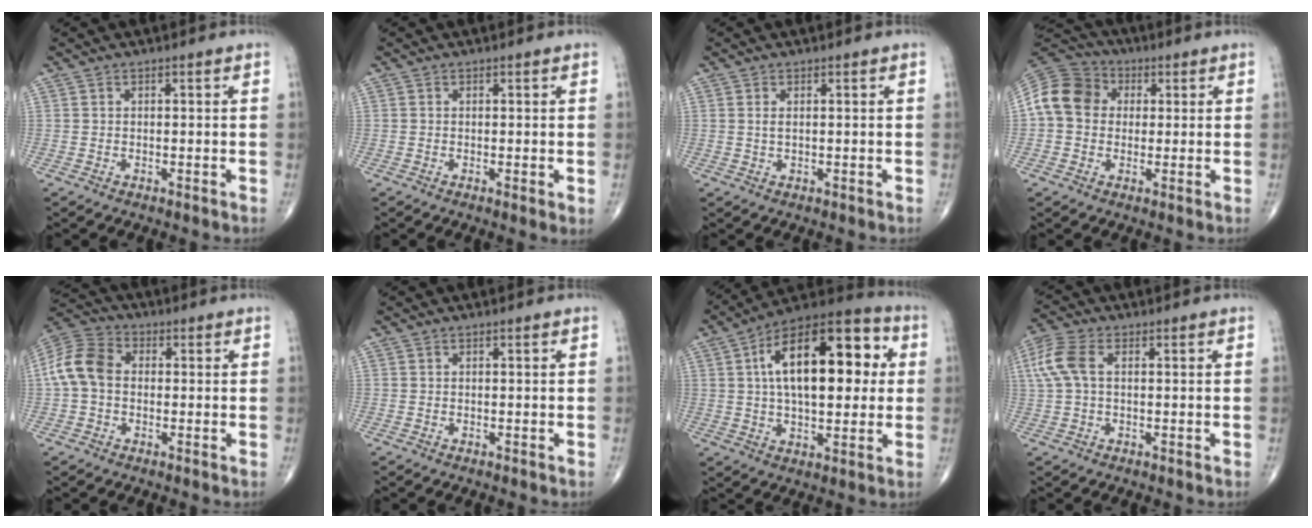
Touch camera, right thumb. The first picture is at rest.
{"total": 1.4, "force": [-0.1, 0.3, 1.4], "torque": [-0.027, -0.007, -0.002]}
{"total": 1.2, "force": [0.3, 0.5, 1.0], "torque": [-0.023, 0.000, 0.008]}
{"total": 11.4, "force": [1.4, 9.6, 6.0], "torque": [-0.102, 0.028, 0.012]}
{"total": 9.5, "force": [0.0, 7.0, 6.4], "torque": [-0.127, 0.031, -0.010]}
{"total": 0.0}
{"total": 22.8, "force": [4.4, 11.2, 19.4], "torque": [-0.280, 0.021, 0.058]}
{"total": 7.2, "force": [1.4, 4.1, 5.8], "torque": [-0.156, 0.023, 0.027]}